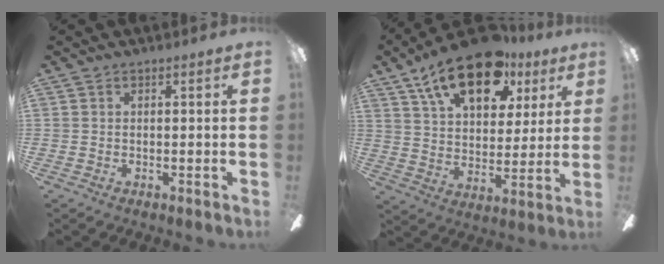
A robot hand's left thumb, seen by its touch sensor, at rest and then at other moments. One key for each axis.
{"total": 19.9, "fx": 12.1, "fy": 10.0, "fz": 12.3, "tx": -0.201, "ty": -0.053, "tz": 0.207}